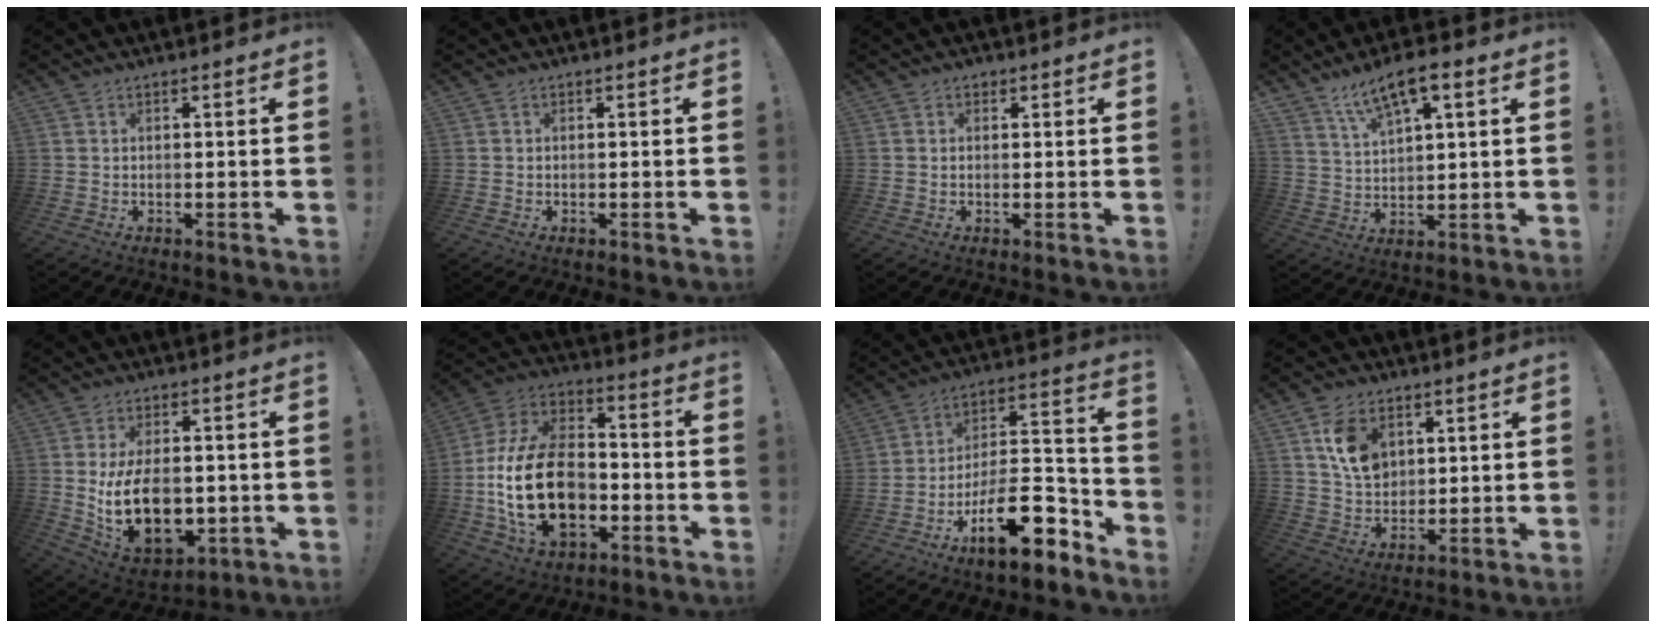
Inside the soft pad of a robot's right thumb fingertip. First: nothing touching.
{"total": 0.0}
{"total": 1.1, "force": [0.4, 0.9, 0.5], "torque": [0.000, -0.002, 0.005]}
{"total": 9.0, "force": [5.7, 2.8, 6.3], "torque": [-0.108, -0.024, 0.102]}
{"total": 17.9, "force": [-1.8, 11.3, 13.8], "torque": [-0.232, -0.015, -0.020]}
{"total": 26.0, "force": [-5.4, 17.0, 19.0], "torque": [-0.369, 0.037, -0.076]}
{"total": 21.2, "force": [-11.5, 8.7, 15.6], "torque": [-0.244, 0.070, -0.182]}
{"total": 10.8, "force": [4.5, 7.9, 6.0], "torque": [-0.093, -0.007, 0.090]}